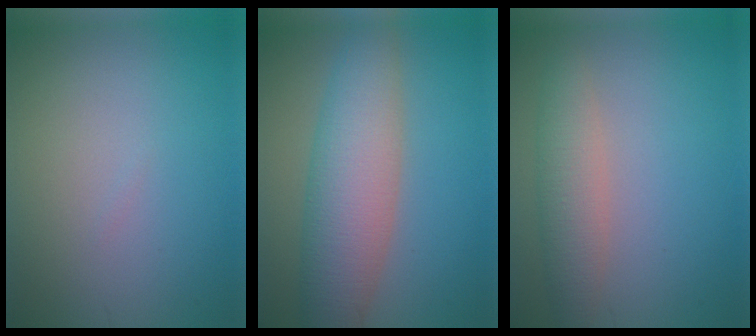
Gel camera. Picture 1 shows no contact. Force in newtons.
{"total": 7.3, "press": 7.3, "slide": 0.2}
{"total": 3.4, "press": 3.4, "slide": 0.2}